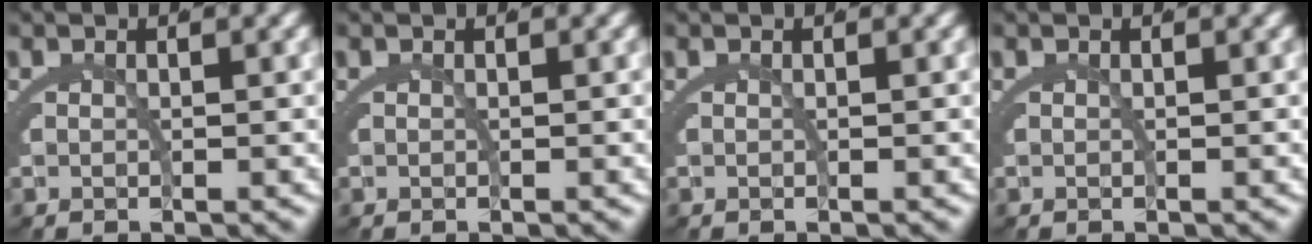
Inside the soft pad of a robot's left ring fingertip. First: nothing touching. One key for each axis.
{"total": 0.0}
{"total": 0.0}
{"total": 0.0}